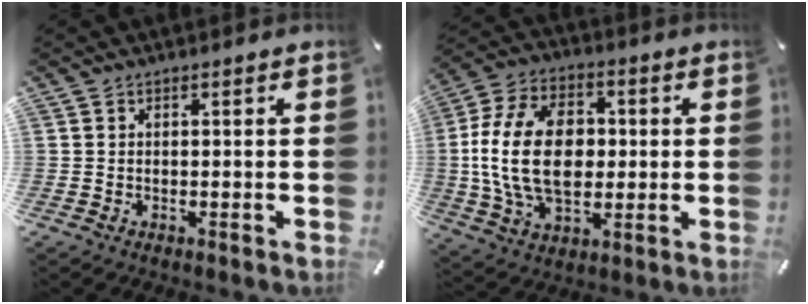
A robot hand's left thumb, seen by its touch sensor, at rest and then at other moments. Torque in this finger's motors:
{"motor_torque": [0.41, 2.13, 2.32, -0.44, 0.86]}